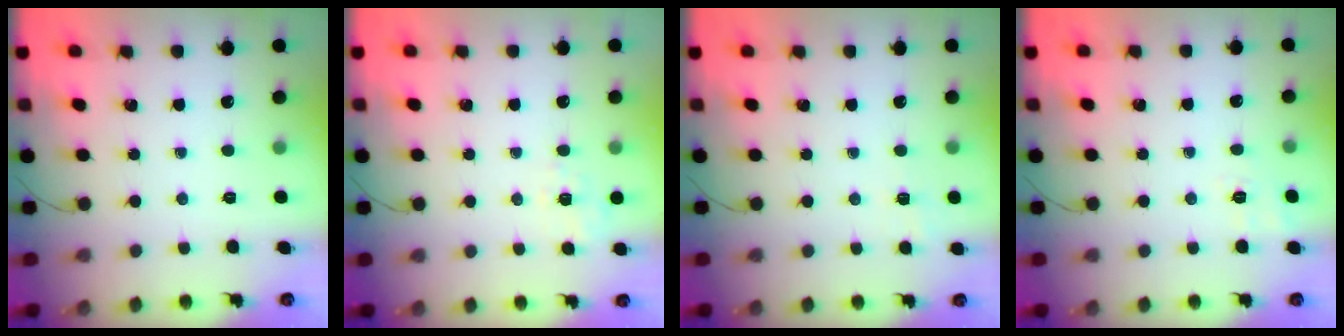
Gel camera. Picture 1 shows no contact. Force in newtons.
{"total": 1.6, "press": 0.2, "slide": 1.6}
{"total": 1.5, "press": 0.2, "slide": 1.5}
{"total": 2.4, "press": 1.3, "slide": 2.1}